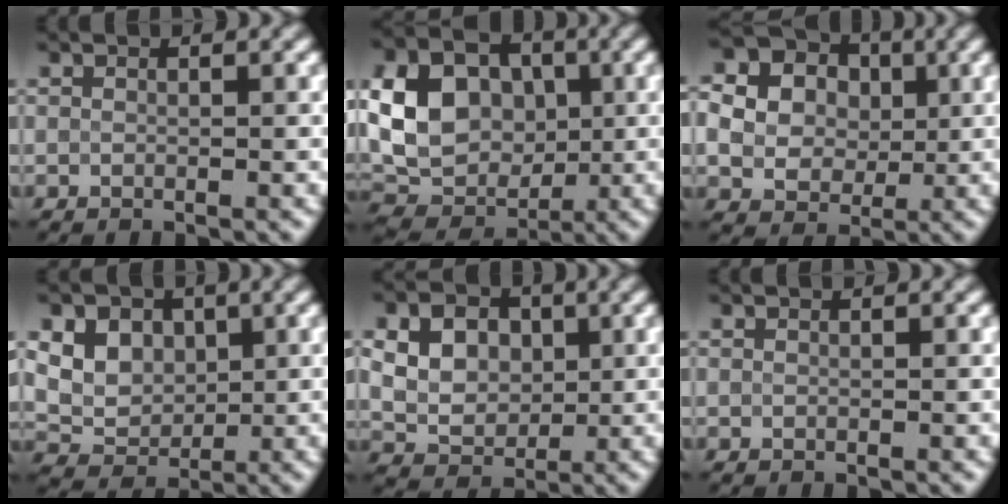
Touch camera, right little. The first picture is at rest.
{"total": 9.4, "force": [1.0, 7.3, 5.9], "torque": [-0.114, -0.003, 0.017]}
{"total": 13.0, "force": [2.3, 11.7, 5.3], "torque": [-0.143, 0.026, 0.017]}
{"total": 8.6, "force": [3.6, 6.7, 4.1], "torque": [-0.059, 0.023, 0.055]}
{"total": 8.2, "force": [2.7, 6.5, 4.4], "torque": [-0.080, 0.034, 0.038]}
{"total": 0.0}